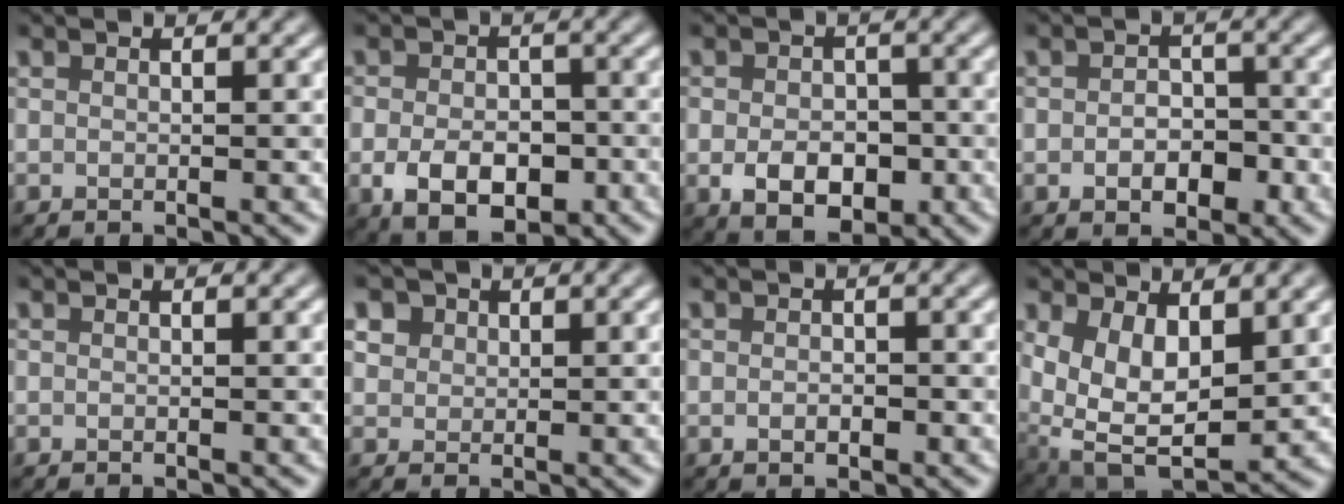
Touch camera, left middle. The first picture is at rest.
{"total": 5.9, "force": [-1.8, 4.0, 4.0], "torque": [-0.074, -0.013, -0.030]}
{"total": 5.1, "force": [-1.2, 3.6, 3.4], "torque": [-0.061, -0.012, -0.019]}
{"total": 3.2, "force": [-0.8, 2.1, 2.2], "torque": [-0.033, -0.002, -0.015]}
{"total": 0.0}
{"total": 3.1, "force": [1.7, 2.2, 1.2], "torque": [-0.037, 0.005, 0.033]}
{"total": 1.3, "force": [-0.3, 0.8, 0.9], "torque": [-0.016, 0.000, -0.005]}
{"total": 8.2, "force": [1.3, 5.0, 6.4], "torque": [-0.127, -0.022, 0.033]}